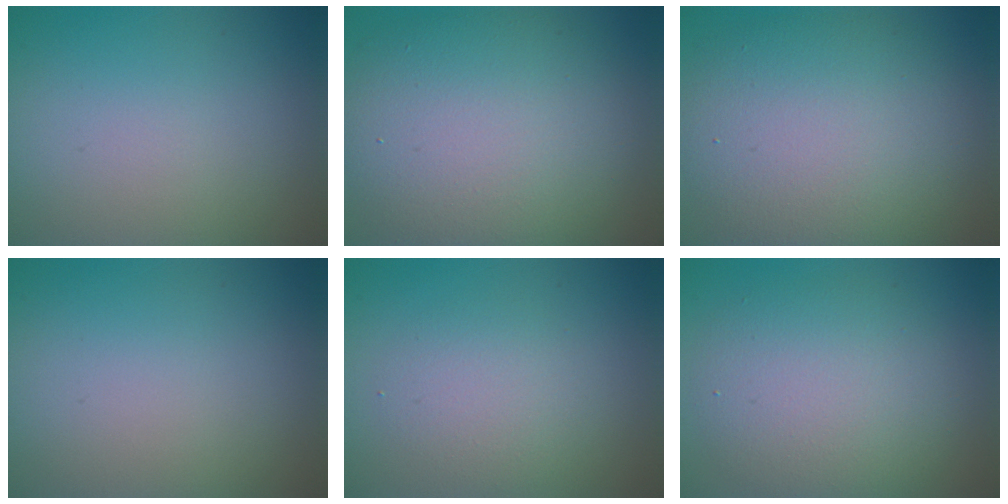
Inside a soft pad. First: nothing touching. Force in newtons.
{"total": 10.7, "press": 10.6, "slide": 0.8}
{"total": 9.8, "press": 9.8, "slide": 0.7}
{"total": 0.0}
{"total": 2.8, "press": 2.8, "slide": 0.1}
{"total": 5.9, "press": 5.9, "slide": 0.4}